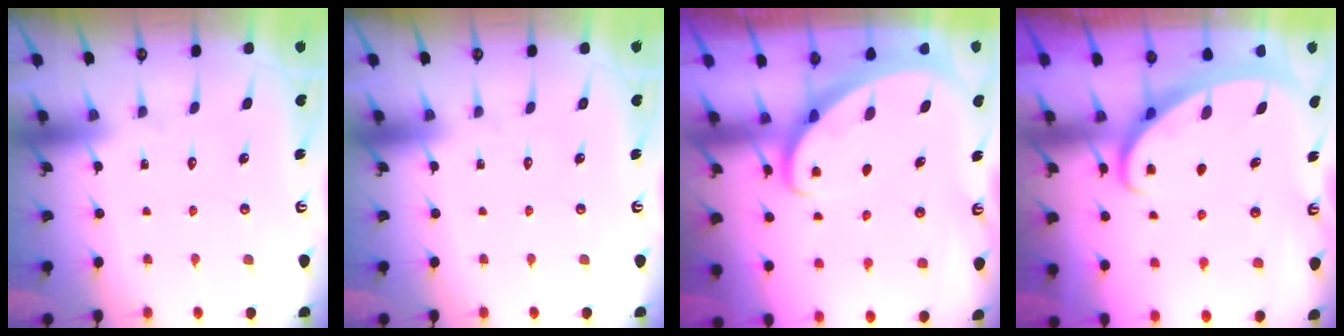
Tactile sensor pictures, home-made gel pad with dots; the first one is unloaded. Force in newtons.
{"total": 0.0}
{"total": 3.1, "press": 3.1, "slide": 0.2}
{"total": 2.7, "press": 2.6, "slide": 0.3}